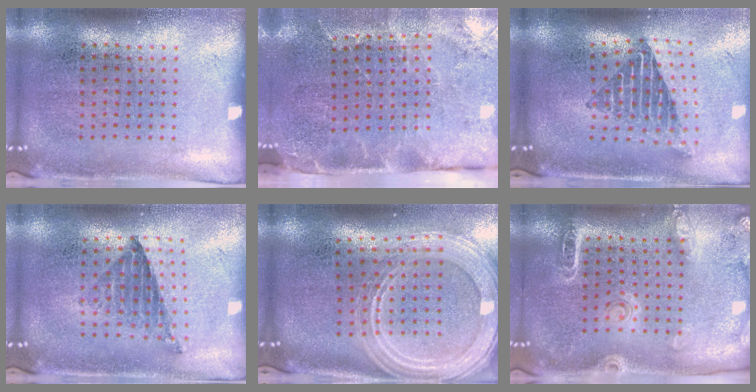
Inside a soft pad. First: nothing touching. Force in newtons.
{"total": 3.9, "press": 3.2, "slide": 2.3}
{"total": 2.3, "press": 1.6, "slide": 1.6}
{"total": 0.5, "press": 0.5, "slide": 0.1}
{"total": 2.9, "press": 2.3, "slide": 1.7}
{"total": 1.8, "press": 1.7, "slide": 0.4}